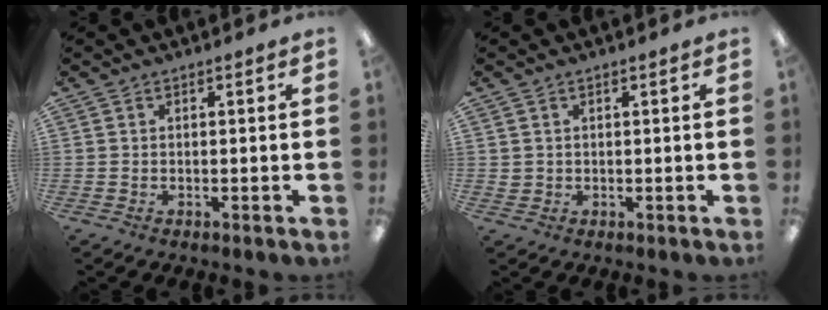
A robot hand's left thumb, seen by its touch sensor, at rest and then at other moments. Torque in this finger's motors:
{"motor_torque": [0.09, -0.28, -0.32, 0.12, 0.00]}